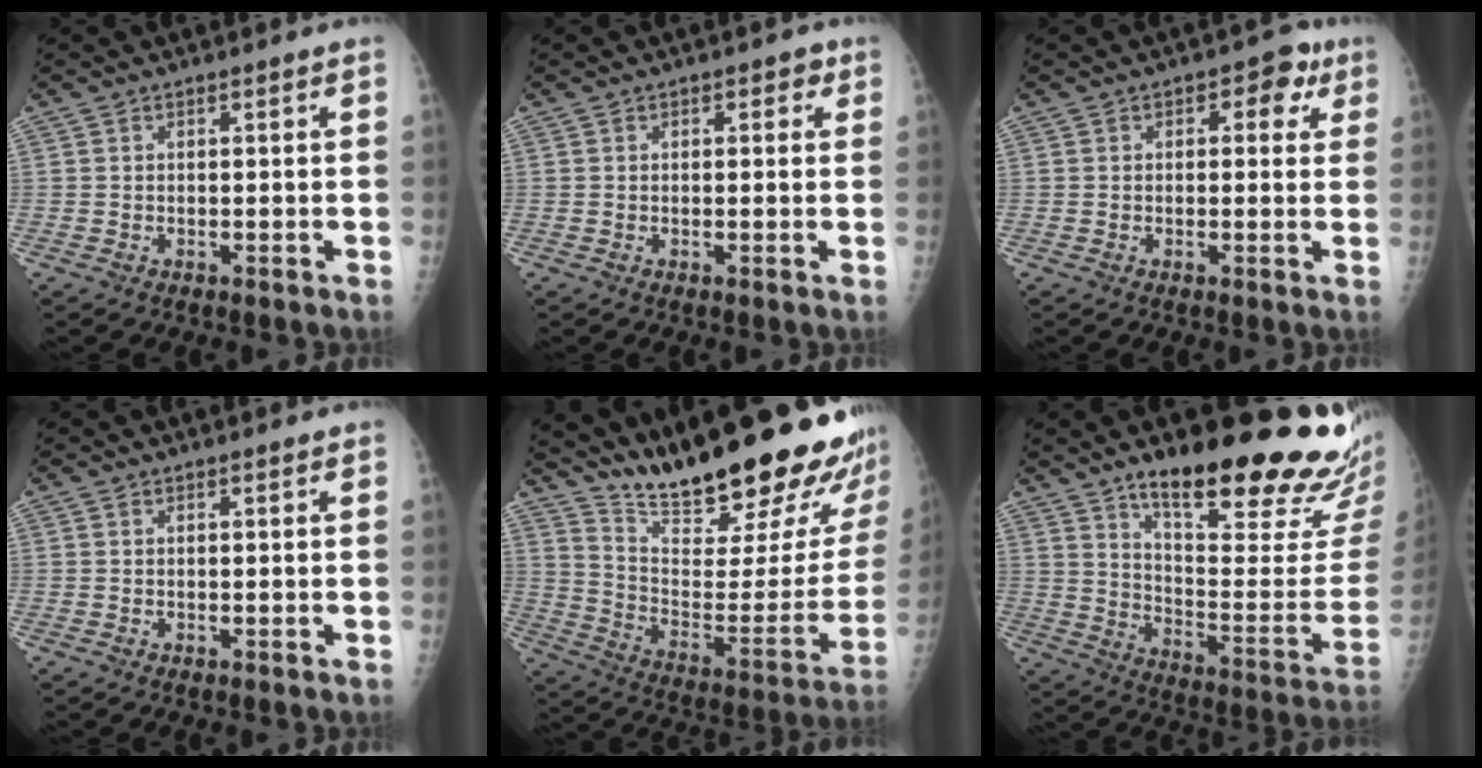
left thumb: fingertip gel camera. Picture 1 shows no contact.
{"total": 2.5, "force": [0.9, 1.7, 1.7], "torque": [0.001, 0.002, 0.006]}
{"total": 5.7, "force": [2.0, 3.5, 3.9], "torque": [-0.008, 0.001, 0.014]}
{"total": 0.6, "force": [0.5, 0.2, 0.3], "torque": [-0.005, -0.002, 0.006]}
{"total": 31.7, "force": [25.3, 6.0, 18.1], "torque": [-0.257, -0.154, 0.367]}
{"total": 27.1, "force": [19.8, 6.0, 17.6], "torque": [-0.215, -0.118, 0.289]}